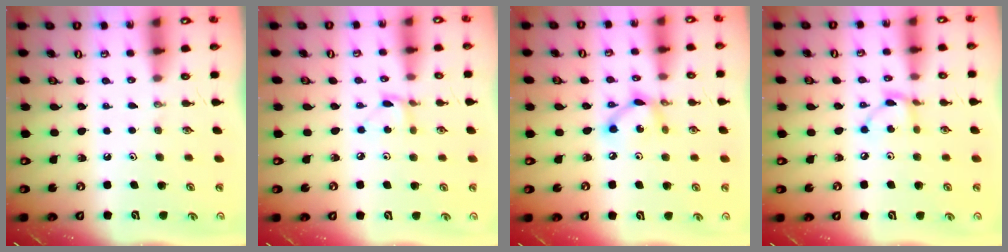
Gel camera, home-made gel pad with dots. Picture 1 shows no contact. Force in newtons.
{"total": 3.4, "press": 3.4, "slide": 0.3}
{"total": 7.6, "press": 7.6, "slide": 0.4}
{"total": 7.1, "press": 7.1, "slide": 0.1}